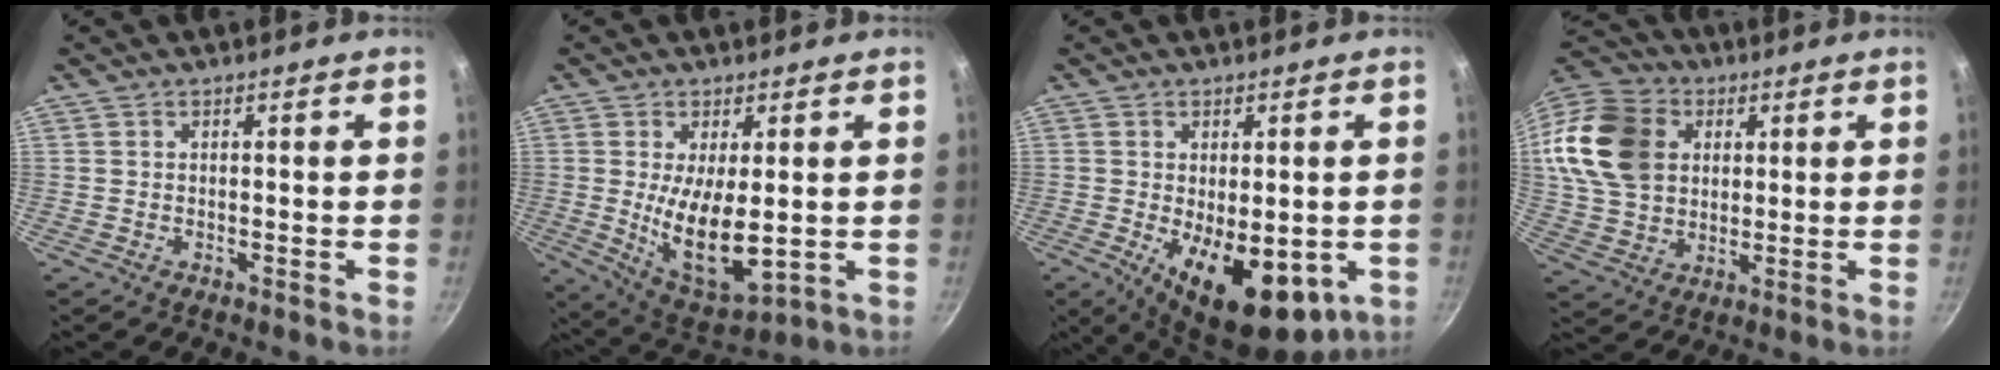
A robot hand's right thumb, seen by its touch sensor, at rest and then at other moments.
{"total": 12.6, "force": [-0.1, 5.3, 11.5], "torque": [-0.193, -0.025, 0.014]}
{"total": 14.5, "force": [-3.4, 7.3, 12.1], "torque": [-0.150, -0.020, -0.030]}
{"total": 19.8, "force": [5.1, 15.4, 11.4], "torque": [-0.213, 0.011, 0.096]}